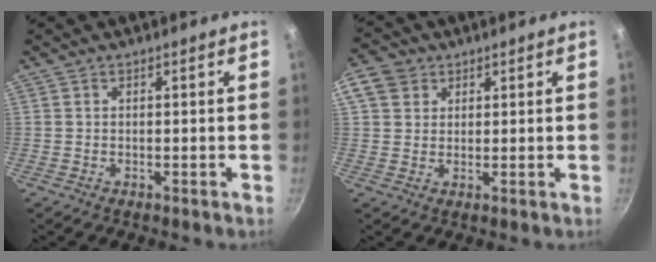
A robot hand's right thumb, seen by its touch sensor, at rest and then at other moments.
{"total": 5.8, "force": [2.4, 4.7, 2.4], "torque": [-0.027, 0.001, 0.035]}